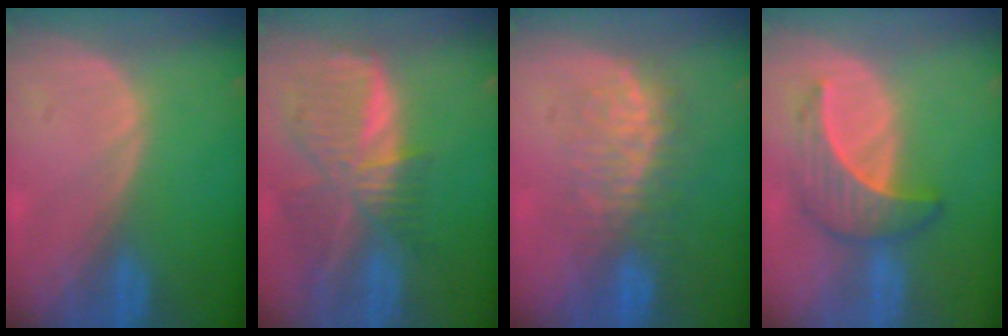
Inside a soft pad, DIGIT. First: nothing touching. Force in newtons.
{"total": 9.2, "press": 8.0, "slide": 4.5}
{"total": 7.8, "press": 7.5, "slide": 2.0}
{"total": 6.4, "press": 6.2, "slide": 1.7}